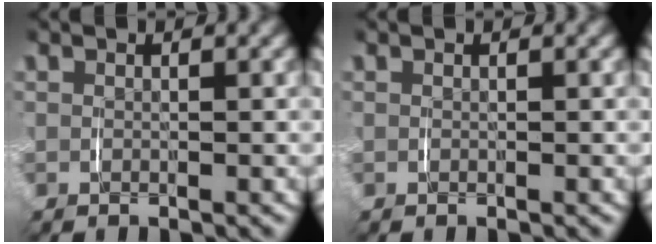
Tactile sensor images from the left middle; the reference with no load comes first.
{"total": 0.0}